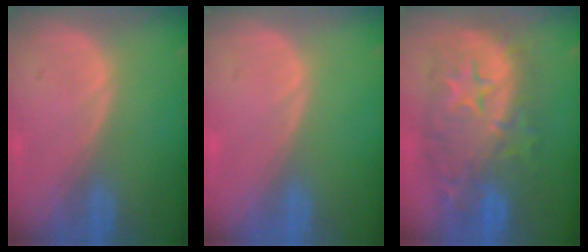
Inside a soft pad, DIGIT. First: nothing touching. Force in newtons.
{"total": 0.0}
{"total": 12.6, "press": 12.6, "slide": 1.0}